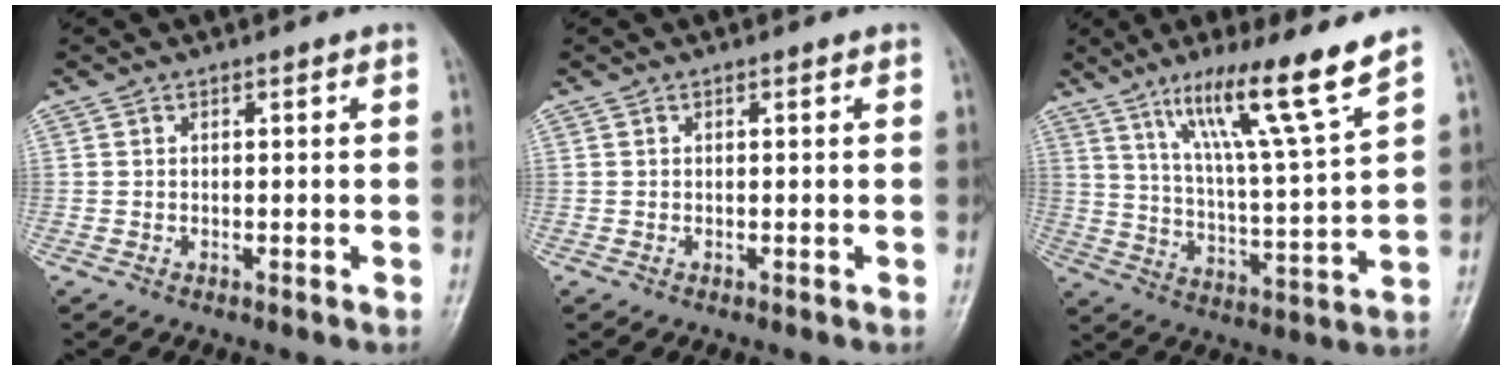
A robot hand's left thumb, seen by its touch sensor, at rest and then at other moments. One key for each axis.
{"total": 0.0}
{"total": 15.5, "fx": 10.2, "fy": 0.1, "fz": 11.7, "tx": -0.191, "ty": -0.055, "tz": 0.175}